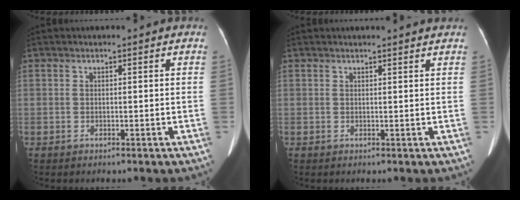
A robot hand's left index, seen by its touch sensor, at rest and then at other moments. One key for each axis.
{"total": 2.9, "fx": 2.9, "fy": -0.2, "fz": 0.6, "tx": -0.008, "ty": 0.005, "tz": 0.030}